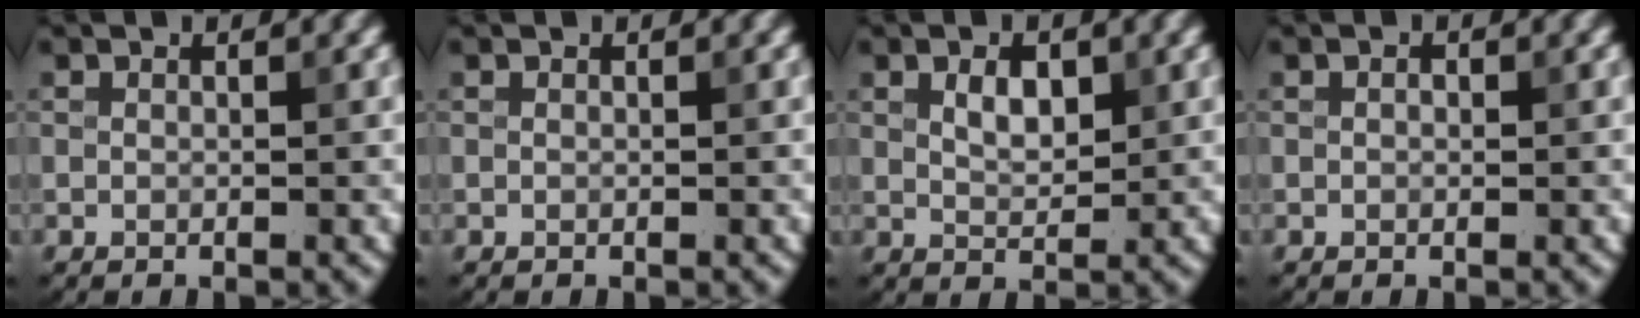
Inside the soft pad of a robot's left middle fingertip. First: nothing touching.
{"total": 0.0}
{"total": 2.4, "force": [0.9, 1.3, 1.8], "torque": [-0.034, 0.000, 0.017]}
{"total": 0.5, "force": [0.1, 0.4, 0.4], "torque": [-0.005, -0.001, -0.001]}